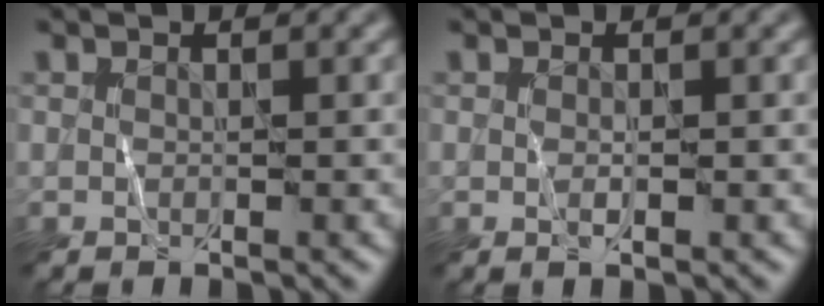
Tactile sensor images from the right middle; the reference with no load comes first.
{"total": 0.6, "force": [0.0, 0.1, 0.5], "torque": [-0.010, -0.003, -0.001]}